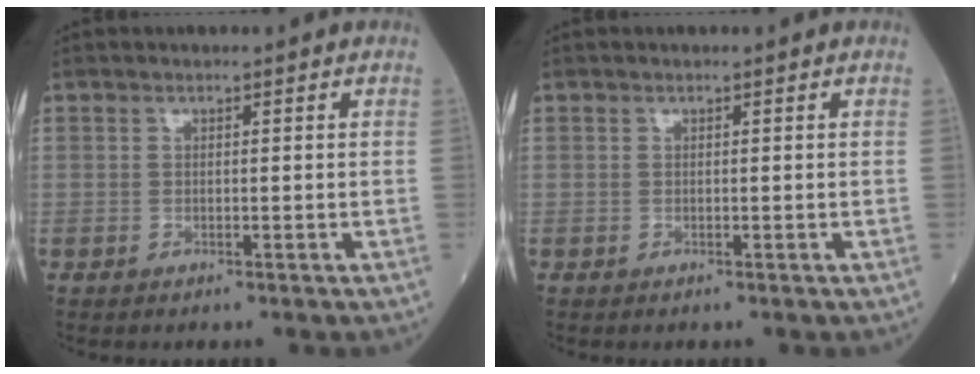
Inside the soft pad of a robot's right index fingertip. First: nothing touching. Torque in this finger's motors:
{"motor_torque": [0.00, 0.00, 0.00, -0.01]}